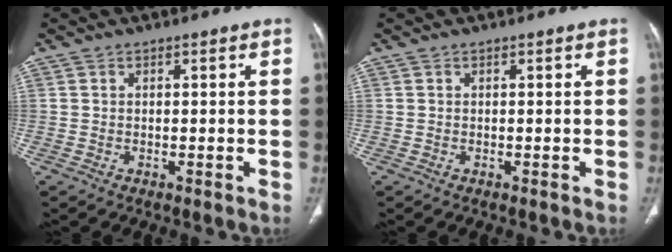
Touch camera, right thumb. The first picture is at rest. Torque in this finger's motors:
{"motor_torque": [-0.04, 0.03, -0.01, 0.02, 0.00]}